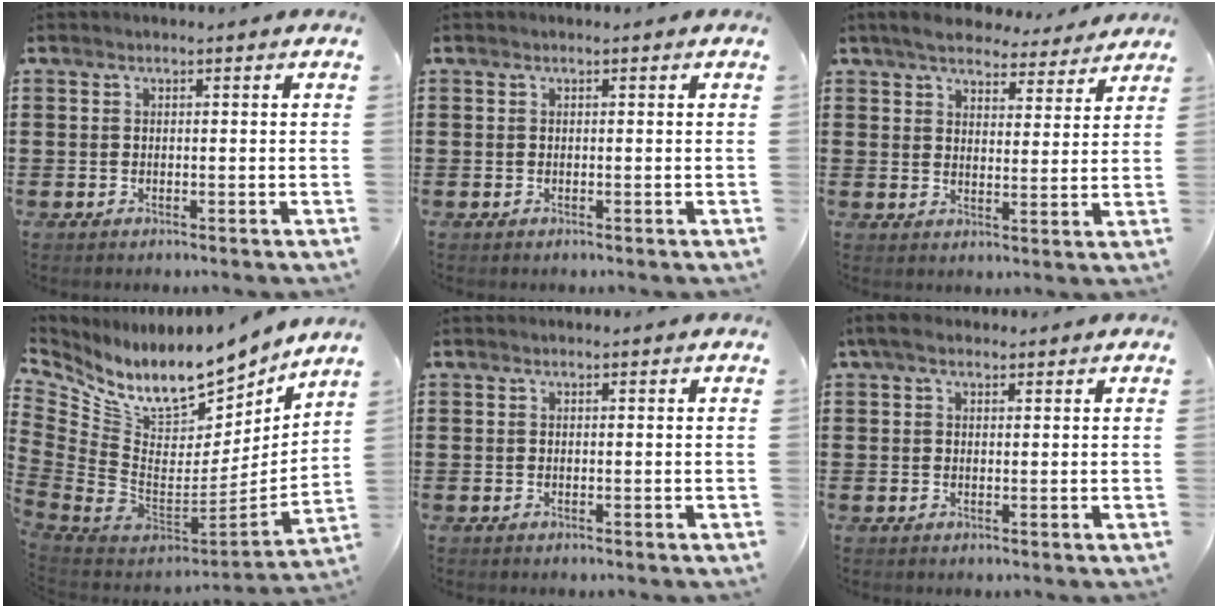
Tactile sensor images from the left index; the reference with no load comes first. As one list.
[{"total": 0.0}, {"total": 5.7, "force": [5.4, 1.2, 1.4], "torque": [-0.043, -0.021, 0.095]}, {"total": 11.6, "force": [9.1, 4.3, 5.9], "torque": [-0.133, -0.086, 0.158]}, {"total": 0.0}, {"total": 2.6, "force": [1.4, 1.5, 1.6], "torque": [-0.037, 0.009, 0.025]}]